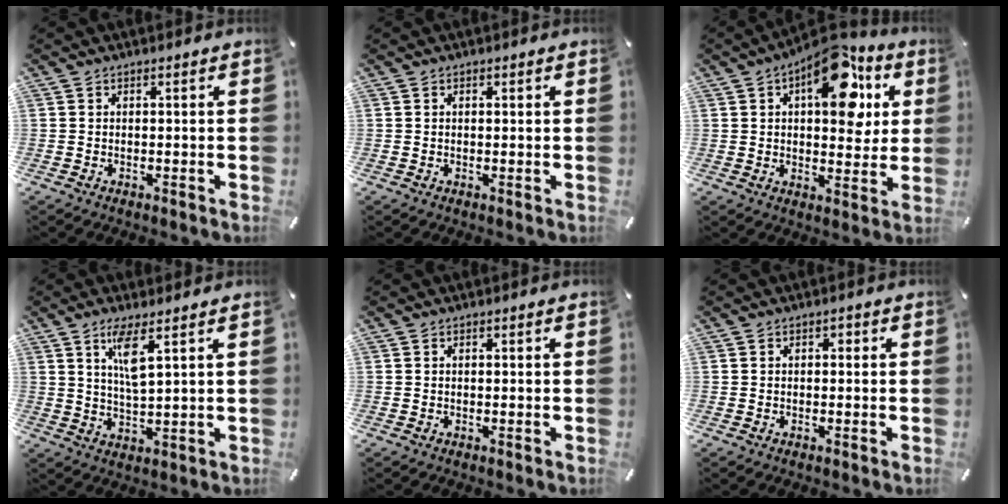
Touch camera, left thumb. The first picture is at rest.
{"total": 0.6, "force": [0.1, 0.4, 0.5], "torque": [-0.010, 0.002, 0.002]}
{"total": 16.8, "force": [7.4, 8.9, 12.1], "torque": [-0.154, -0.030, 0.120]}
{"total": 7.3, "force": [3.7, 1.6, 6.0], "torque": [-0.120, -0.006, 0.062]}
{"total": 0.0}
{"total": 1.0, "force": [0.1, 0.7, 0.7], "torque": [-0.015, 0.007, -0.001]}